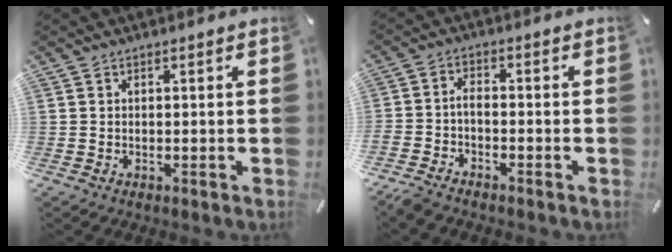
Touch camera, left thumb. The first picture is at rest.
{"total": 3.8, "force": [-3.0, 1.1, 2.0], "torque": [-0.056, 0.005, -0.063]}